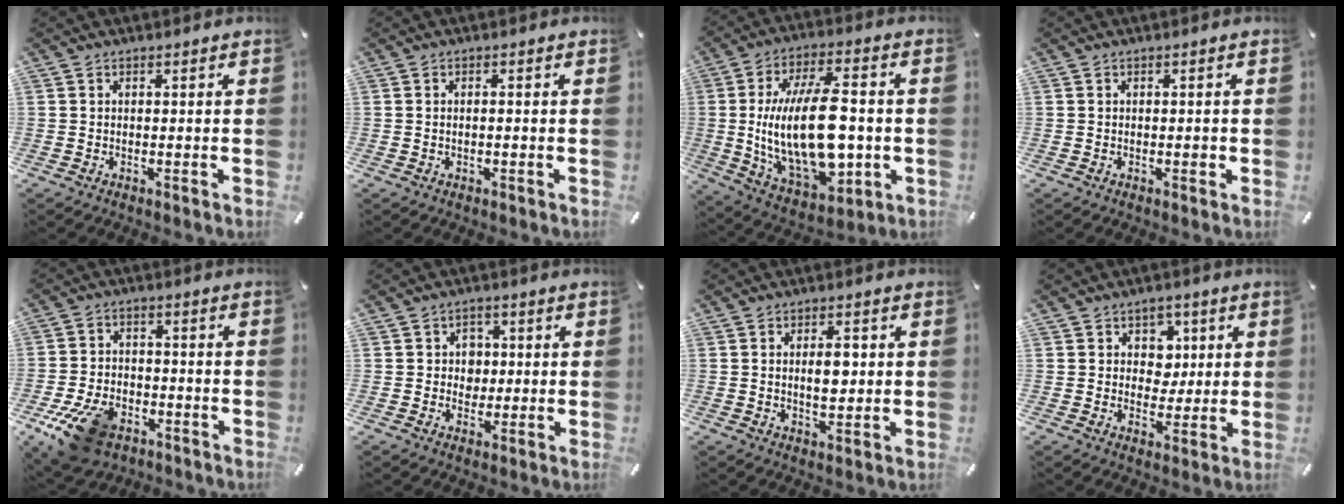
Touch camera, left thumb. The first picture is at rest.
{"total": 0.7, "force": [-0.2, 0.2, 0.7], "torque": [-0.013, -0.002, -0.003]}
{"total": 23.6, "force": [-0.8, 12.3, 20.1], "torque": [-0.398, -0.011, -0.006]}
{"total": 1.1, "force": [-0.2, 0.5, 1.0], "torque": [-0.017, -0.001, -0.004]}
{"total": 12.9, "force": [-7.1, 7.9, 7.4], "torque": [-0.146, 0.039, -0.122]}
{"total": 4.8, "force": [0.1, 4.5, 1.5], "torque": [-0.015, 0.001, -0.003]}
{"total": 6.1, "force": [0.5, 3.2, 5.1], "torque": [-0.075, 0.001, 0.002]}
{"total": 6.7, "force": [1.6, 6.1, 2.3], "torque": [-0.026, -0.001, 0.024]}